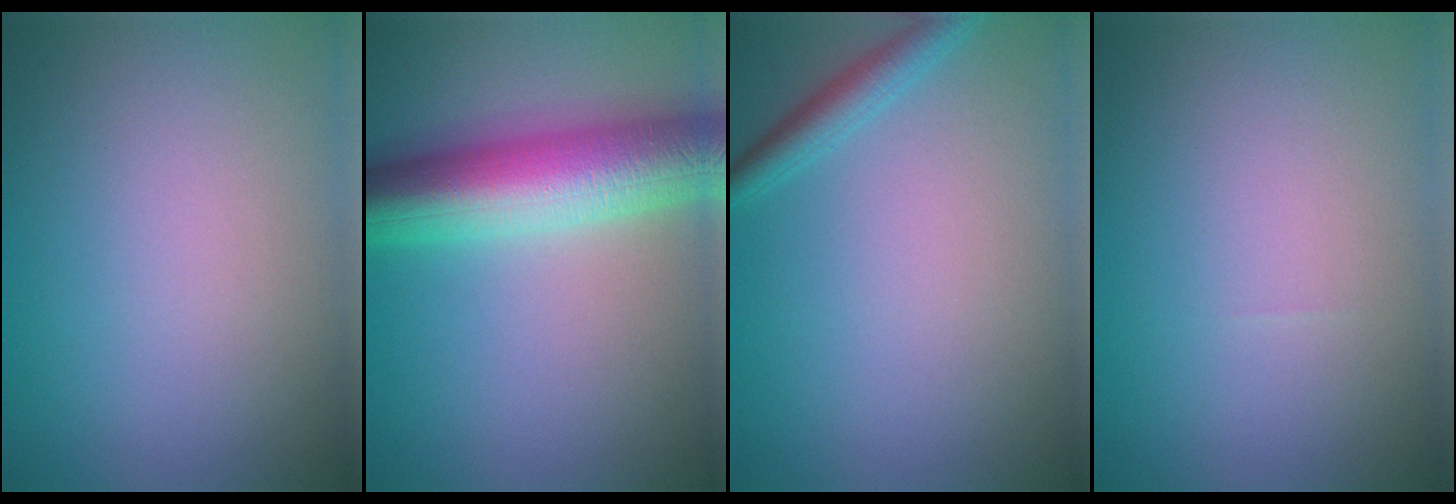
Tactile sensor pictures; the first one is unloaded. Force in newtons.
{"total": 9.8, "press": 9.8, "slide": 0.1}
{"total": 2.2, "press": 2.2, "slide": 0.1}
{"total": 0.0}